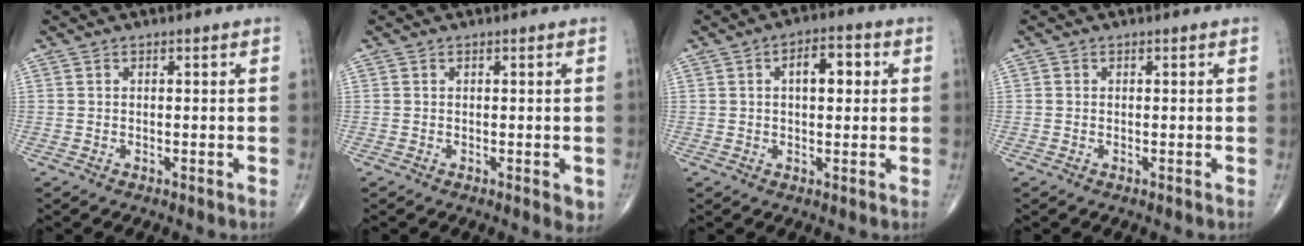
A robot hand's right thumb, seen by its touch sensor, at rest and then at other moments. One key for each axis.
{"total": 2.5, "fx": -0.6, "fy": 1.0, "fz": 2.2, "tx": -0.015, "ty": -0.004, "tz": -0.008}
{"total": 6.6, "fx": 1.5, "fy": 3.3, "fz": 5.5, "tx": -0.066, "ty": 0.009, "tz": 0.018}
{"total": 0.0}